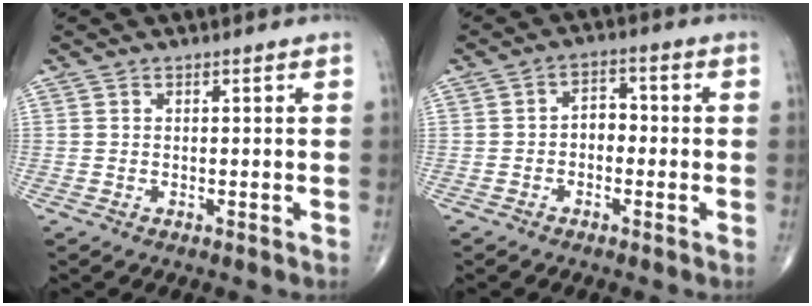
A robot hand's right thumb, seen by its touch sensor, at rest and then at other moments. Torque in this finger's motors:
{"motor_torque": [0.02, 0.09, 0.41, 0.00, 0.07]}